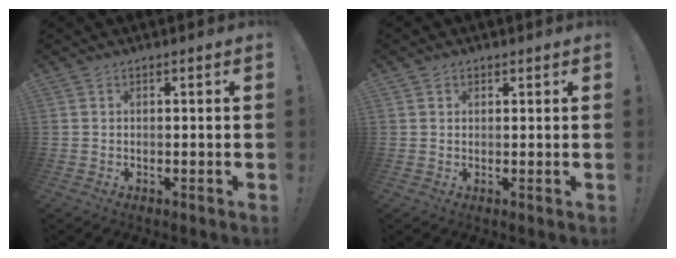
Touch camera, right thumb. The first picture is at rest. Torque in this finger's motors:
{"motor_torque": [0.10, -0.16, -0.02, 0.02, 0.14]}